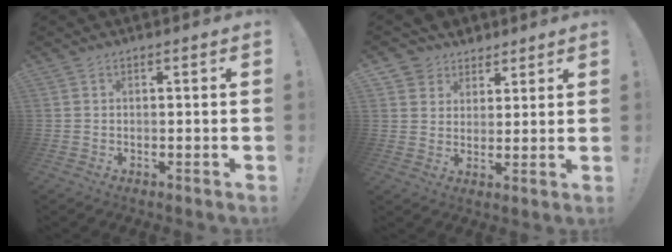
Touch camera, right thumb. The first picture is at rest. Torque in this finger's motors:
{"motor_torque": [0.01, 0.01, 0.27, 0.28, 0.09]}